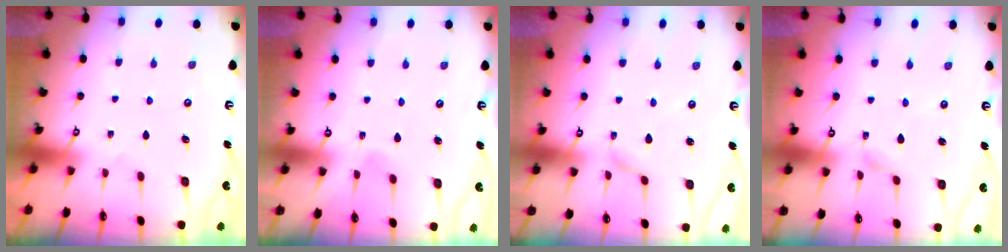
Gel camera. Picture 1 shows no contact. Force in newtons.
{"total": 2.9, "press": 2.9, "slide": 0.3}
{"total": 2.3, "press": 2.3, "slide": 0.1}
{"total": 2.8, "press": 2.8, "slide": 0.4}